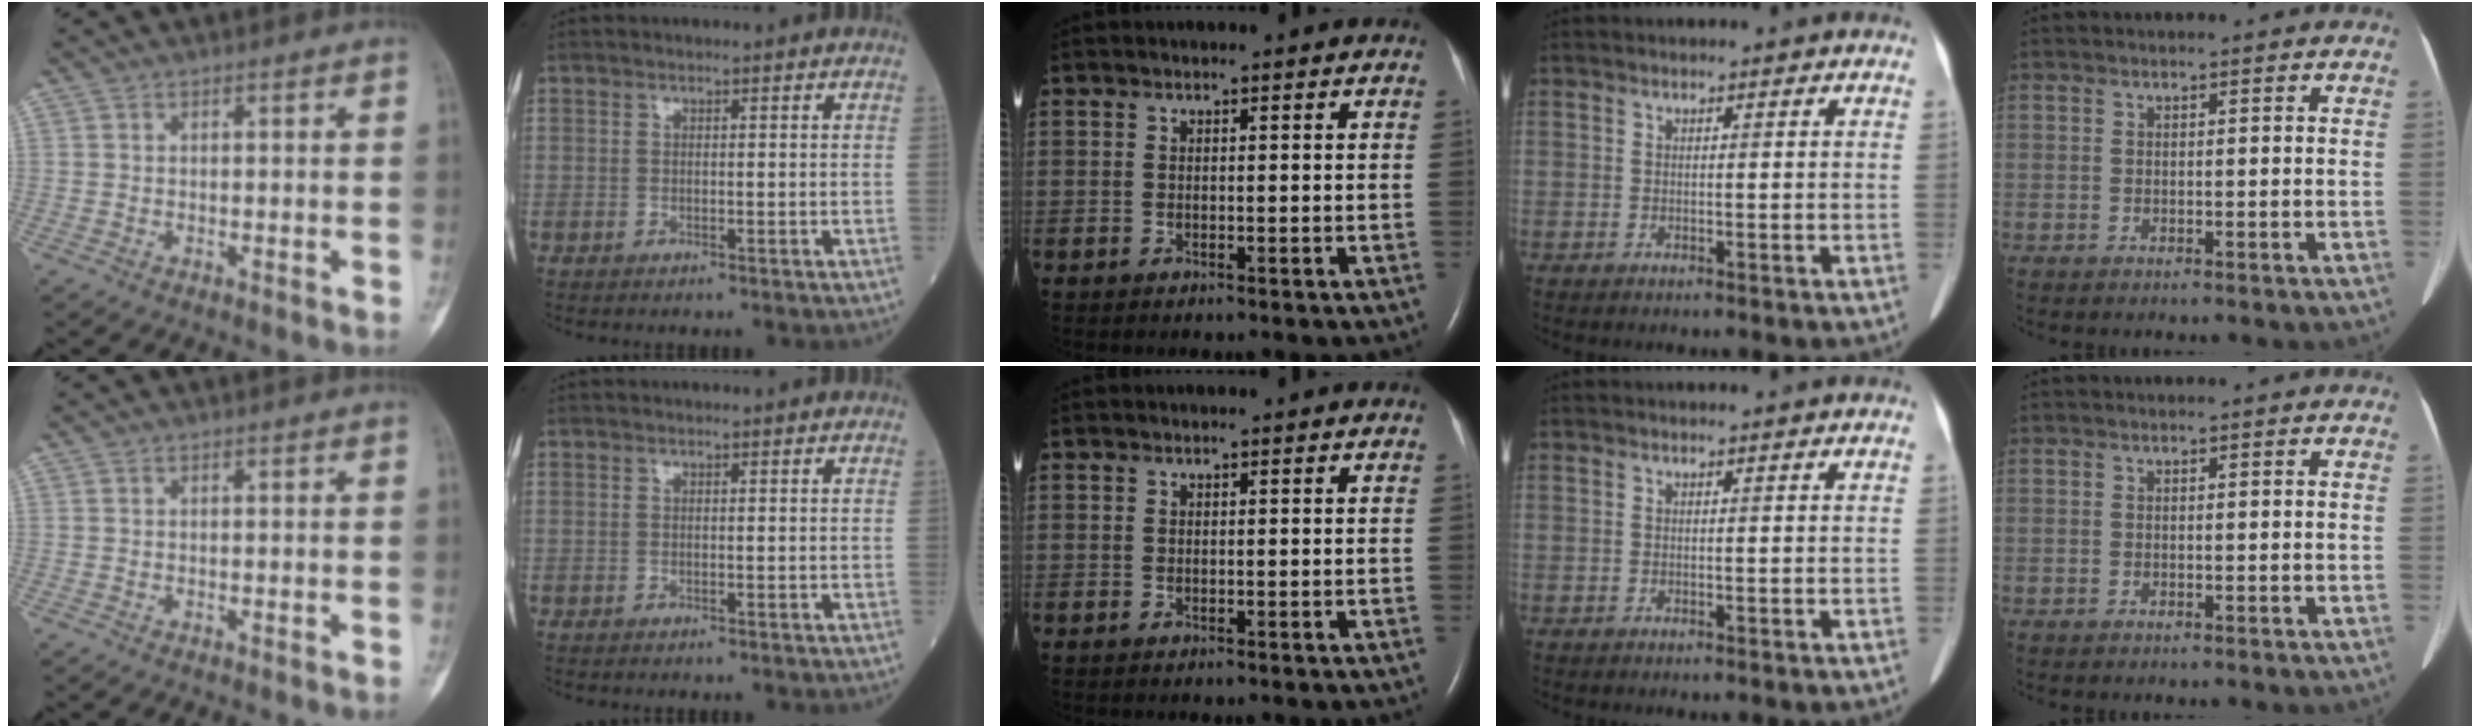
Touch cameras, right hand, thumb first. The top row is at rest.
{}